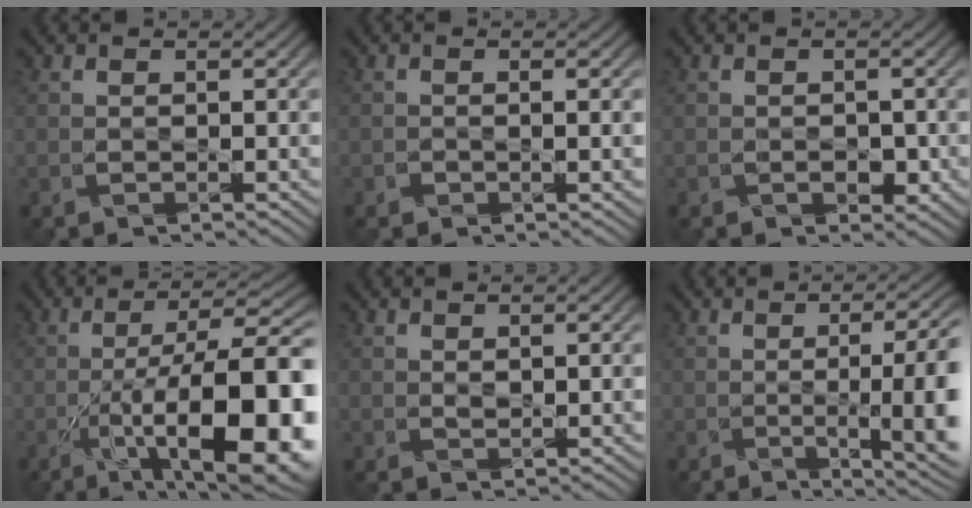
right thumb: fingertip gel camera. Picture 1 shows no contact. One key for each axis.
{"total": 1.3, "fx": -0.8, "fy": 0.2, "fz": 1.0, "tx": -0.024, "ty": -0.002, "tz": -0.015}
{"total": 2.1, "fx": -1.2, "fy": 1.5, "fz": 1.0, "tx": -0.006, "ty": -0.001, "tz": -0.017}
{"total": 17.9, "fx": -7.5, "fy": 5.7, "fz": 15.2, "tx": -0.213, "ty": -0.003, "tz": -0.116}
{"total": 0.9, "fx": 0.3, "fy": 0.4, "fz": 0.7, "tx": -0.018, "ty": 0.000, "tz": 0.007}
{"total": 12.5, "fx": -2.1, "fy": 4.0, "fz": 11.6, "tx": -0.122, "ty": 0.012, "tz": -0.034}